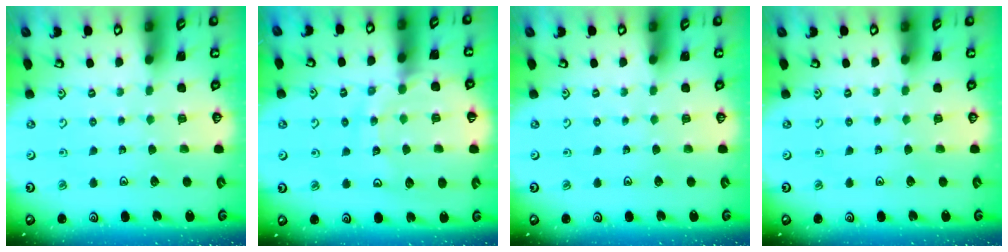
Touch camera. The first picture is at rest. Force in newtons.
{"total": 12.5, "press": 12.5, "slide": 1.3}
{"total": 0.0}
{"total": 0.0}